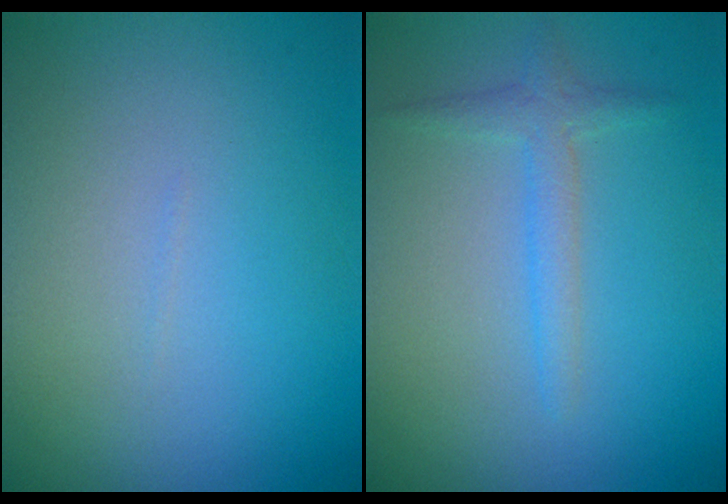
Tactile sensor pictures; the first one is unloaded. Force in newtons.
{"total": 1.8, "press": 1.8, "slide": 0.1}